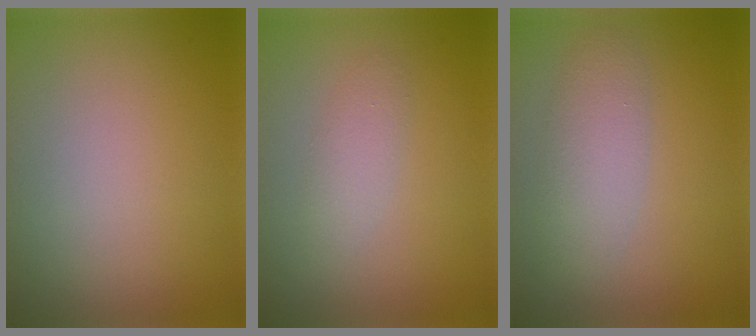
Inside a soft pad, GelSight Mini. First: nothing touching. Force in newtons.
{"total": 1.6, "press": 1.6, "slide": 0.0}
{"total": 3.0, "press": 3.0, "slide": 0.2}